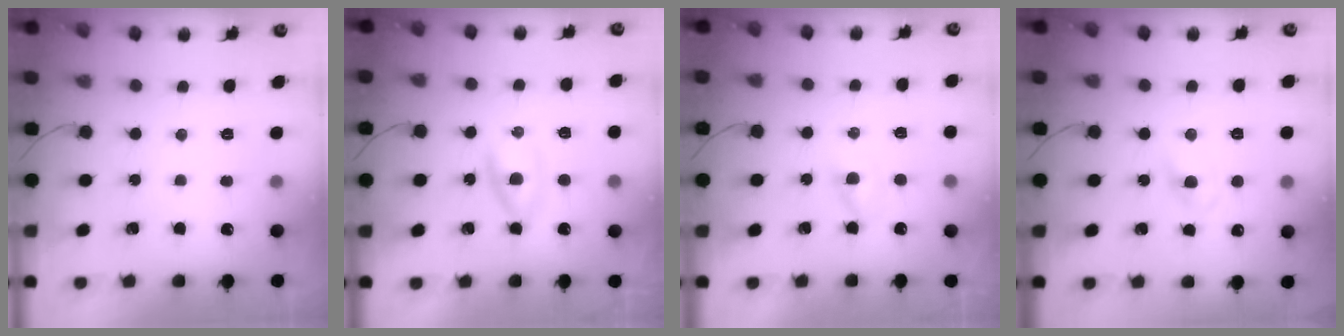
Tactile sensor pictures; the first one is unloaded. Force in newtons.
{"total": 3.0, "press": 2.8, "slide": 1.2}
{"total": 2.0, "press": 1.8, "slide": 0.9}
{"total": 2.7, "press": 2.4, "slide": 1.1}